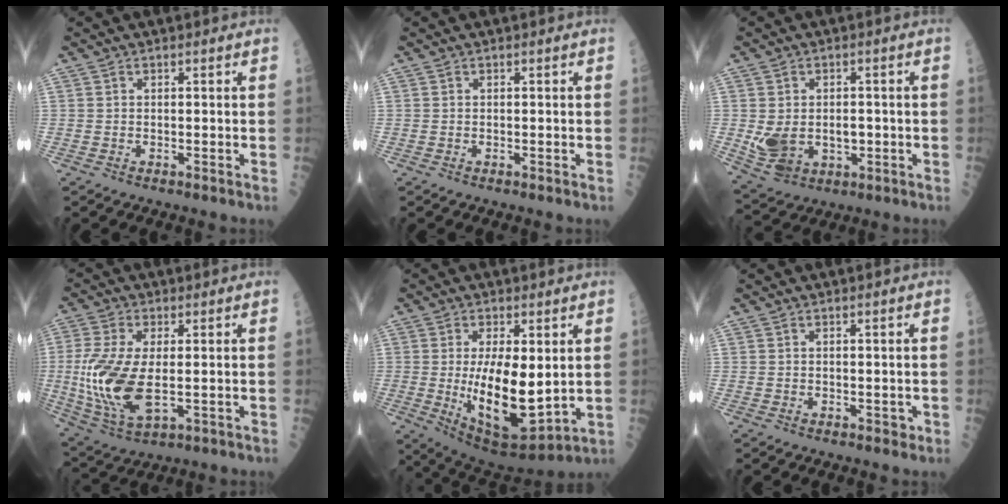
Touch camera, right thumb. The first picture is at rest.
{"total": 0.0}
{"total": 9.7, "force": [-1.0, 7.1, 6.5], "torque": [-0.096, 0.005, 0.004]}
{"total": 15.6, "force": [-0.9, 7.1, 13.8], "torque": [-0.311, -0.016, -0.005]}
{"total": 16.0, "force": [0.2, 6.6, 14.6], "torque": [-0.235, -0.032, 0.024]}
{"total": 0.7, "force": [-0.1, 0.5, 0.4], "torque": [0.003, 0.002, -0.003]}